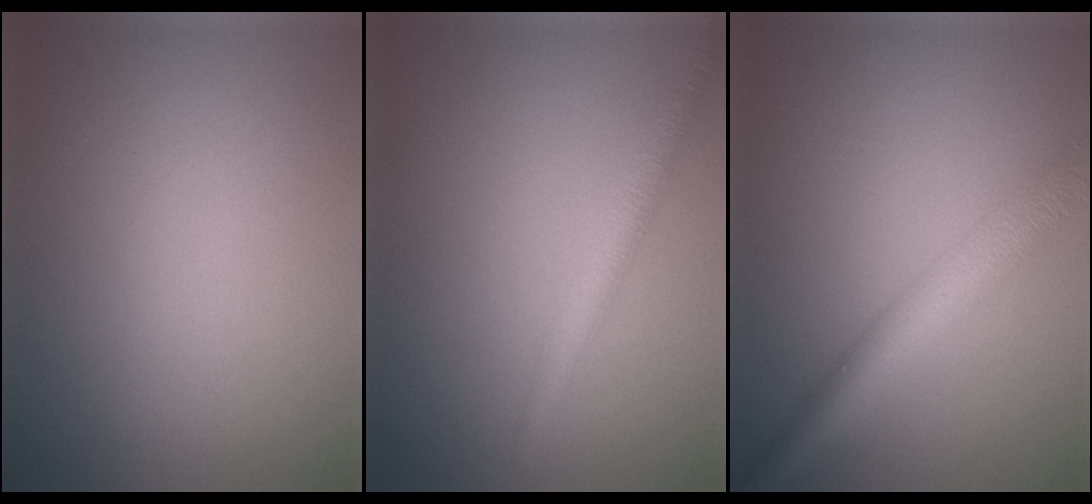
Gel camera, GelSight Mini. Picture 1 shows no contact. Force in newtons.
{"total": 2.7, "press": 2.7, "slide": 0.1}
{"total": 5.6, "press": 5.6, "slide": 0.2}